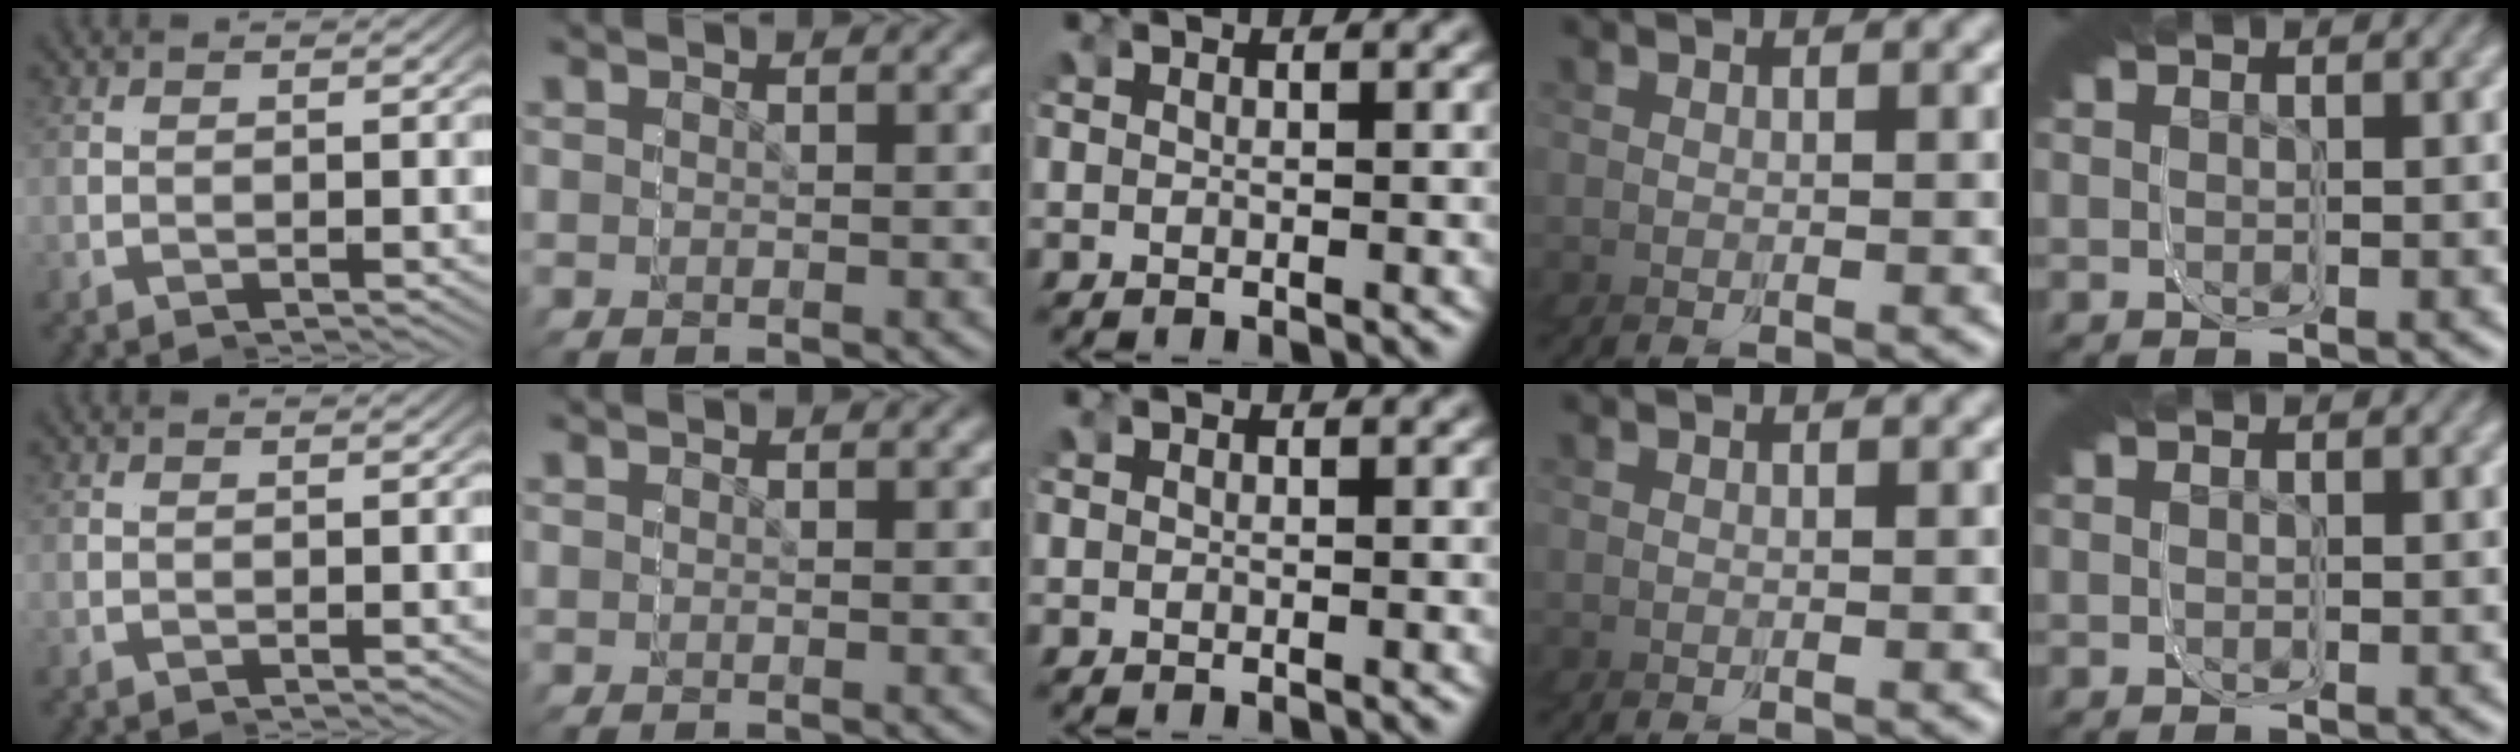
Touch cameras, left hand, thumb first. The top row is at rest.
{}